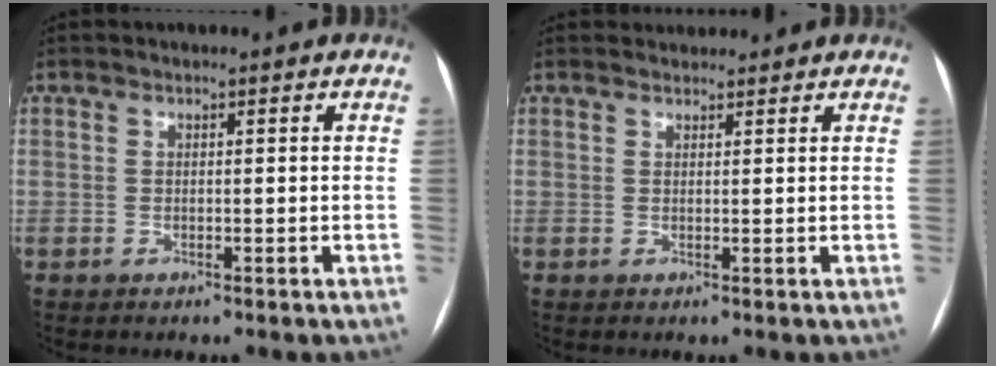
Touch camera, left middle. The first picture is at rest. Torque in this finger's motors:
{"motor_torque": [0.07, -0.25, -0.01, 0.00]}